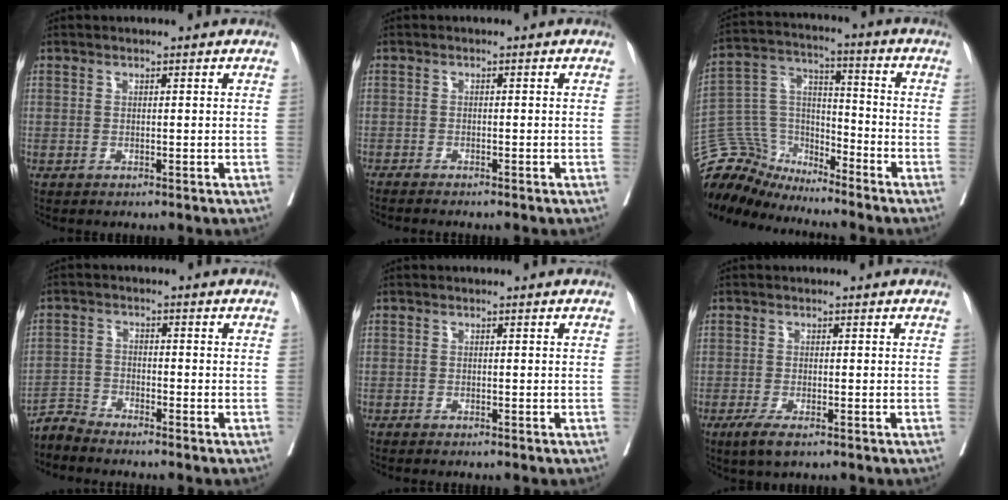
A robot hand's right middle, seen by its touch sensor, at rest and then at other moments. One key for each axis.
{"total": 3.8, "fx": -3.3, "fy": -0.4, "fz": 1.8, "tx": -0.021, "ty": -0.004, "tz": -0.049}
{"total": 11.0, "fx": -10.7, "fy": 2.8, "fz": -0.1, "tx": -0.003, "ty": 0.057, "tz": -0.210}
{"total": 3.1, "fx": -3.0, "fy": -0.5, "fz": -0.6, "tx": 0.015, "ty": -0.016, "tz": -0.064}
{"total": 1.4, "fx": -1.2, "fy": -0.2, "fz": 0.6, "tx": -0.008, "ty": 0.000, "tz": -0.019}
{"total": 3.1, "fx": -1.9, "fy": 0.5, "fz": 2.4, "tx": -0.048, "ty": -0.008, "tz": -0.036}